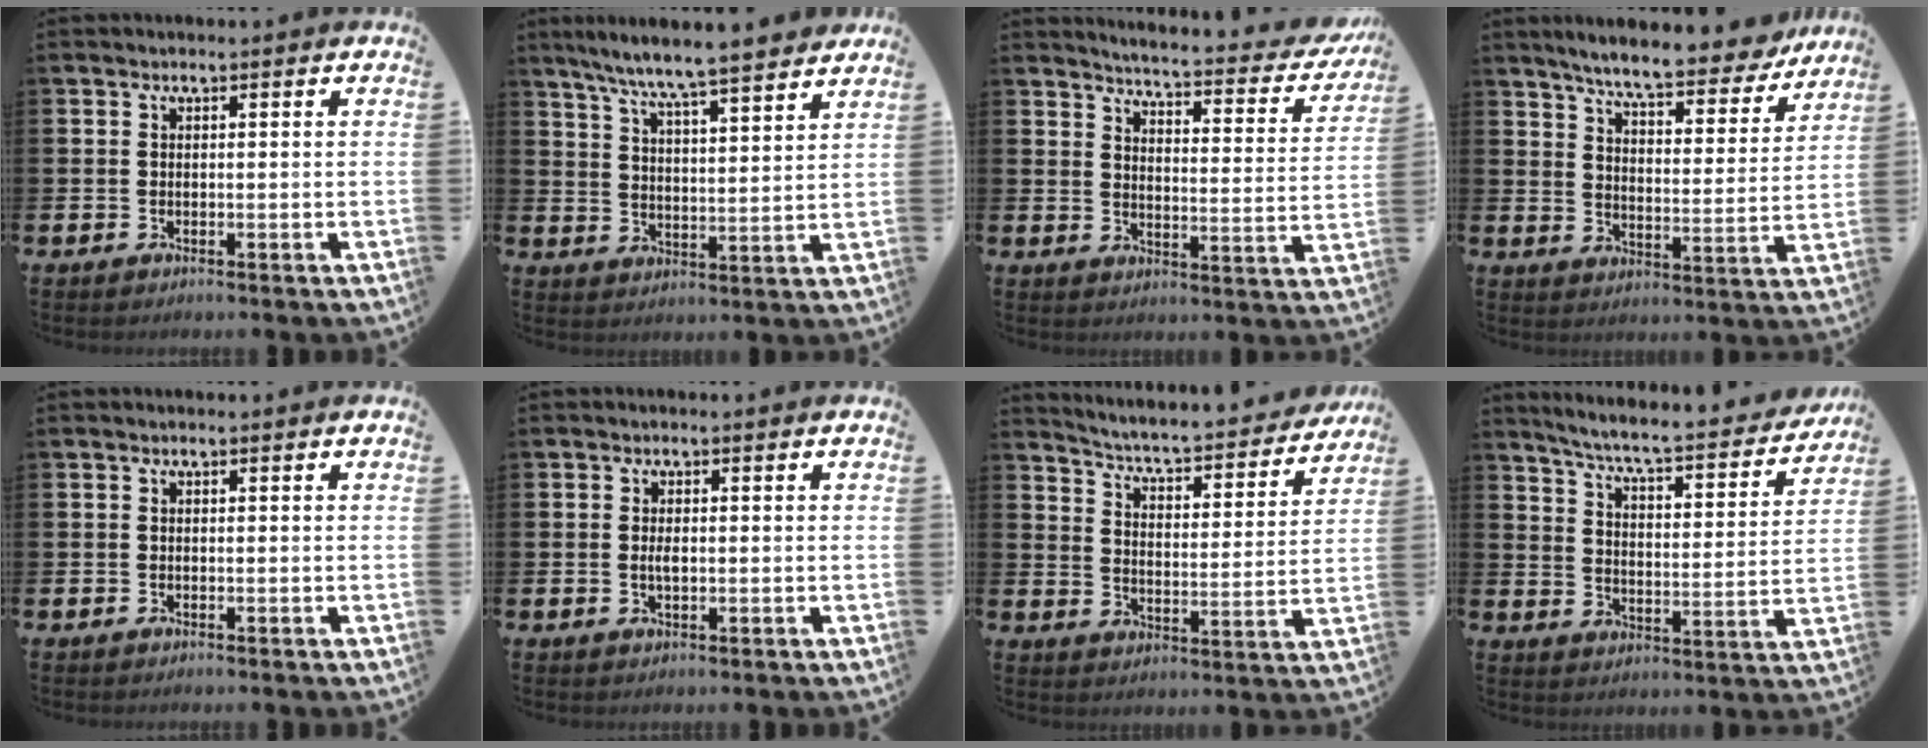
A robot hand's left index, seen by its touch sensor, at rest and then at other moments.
{"total": 8.1, "force": [7.6, -0.1, 2.6], "torque": [-0.078, -0.048, 0.135]}
{"total": 4.2, "force": [4.0, 0.3, 1.1], "torque": [-0.037, -0.042, 0.059]}
{"total": 7.7, "force": [7.1, 0.9, 2.9], "torque": [-0.071, -0.047, 0.119]}
{"total": 0.0}
{"total": 1.5, "force": [0.0, 0.6, 1.4], "torque": [-0.025, 0.002, -0.002]}
{"total": 5.0, "force": [4.8, 0.5, 1.5], "torque": [-0.056, -0.043, 0.072]}
{"total": 6.2, "force": [5.6, 0.4, 2.5], "torque": [-0.076, -0.047, 0.088]}